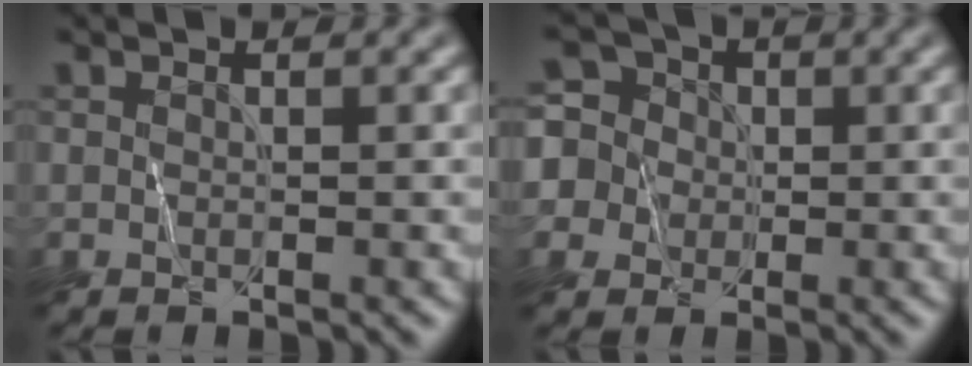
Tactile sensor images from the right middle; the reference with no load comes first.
{"total": 7.6, "force": [0.3, 7.2, 2.6], "torque": [-0.051, 0.041, -0.022]}